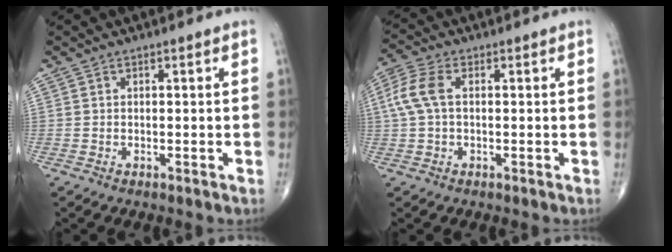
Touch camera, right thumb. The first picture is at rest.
{"total": 6.4, "force": [0.9, 3.5, 5.3], "torque": [-0.142, 0.021, 0.016]}